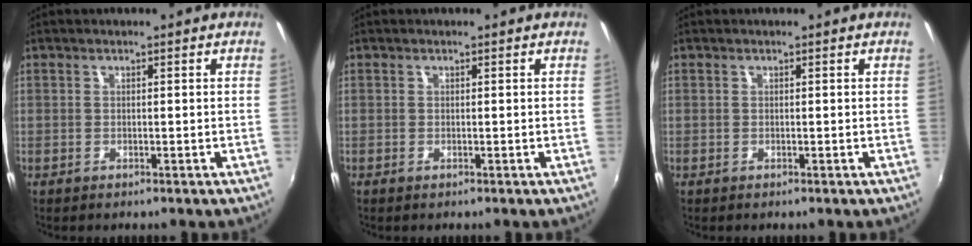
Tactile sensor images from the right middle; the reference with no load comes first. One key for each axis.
{"total": 0.0}
{"total": 0.0}